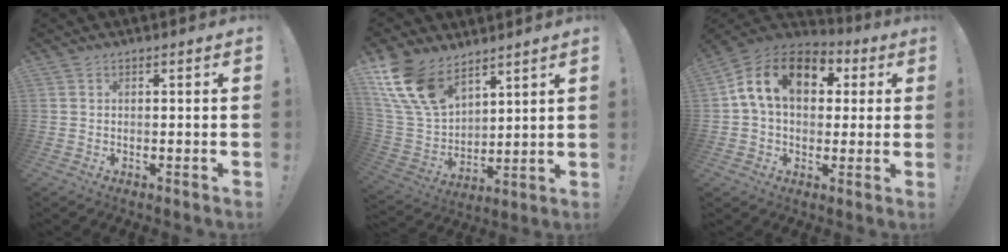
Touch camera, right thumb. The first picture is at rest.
{"total": 16.5, "force": [10.9, 9.1, 8.4], "torque": [-0.188, -0.068, 0.209]}
{"total": 16.9, "force": [4.8, 11.4, 11.6], "torque": [-0.179, 0.006, 0.085]}